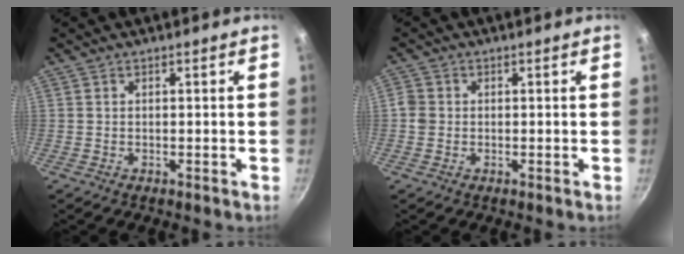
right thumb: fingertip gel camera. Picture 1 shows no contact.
{"total": 2.5, "force": [-0.2, 2.3, 1.0], "torque": [-0.010, 0.009, -0.008]}